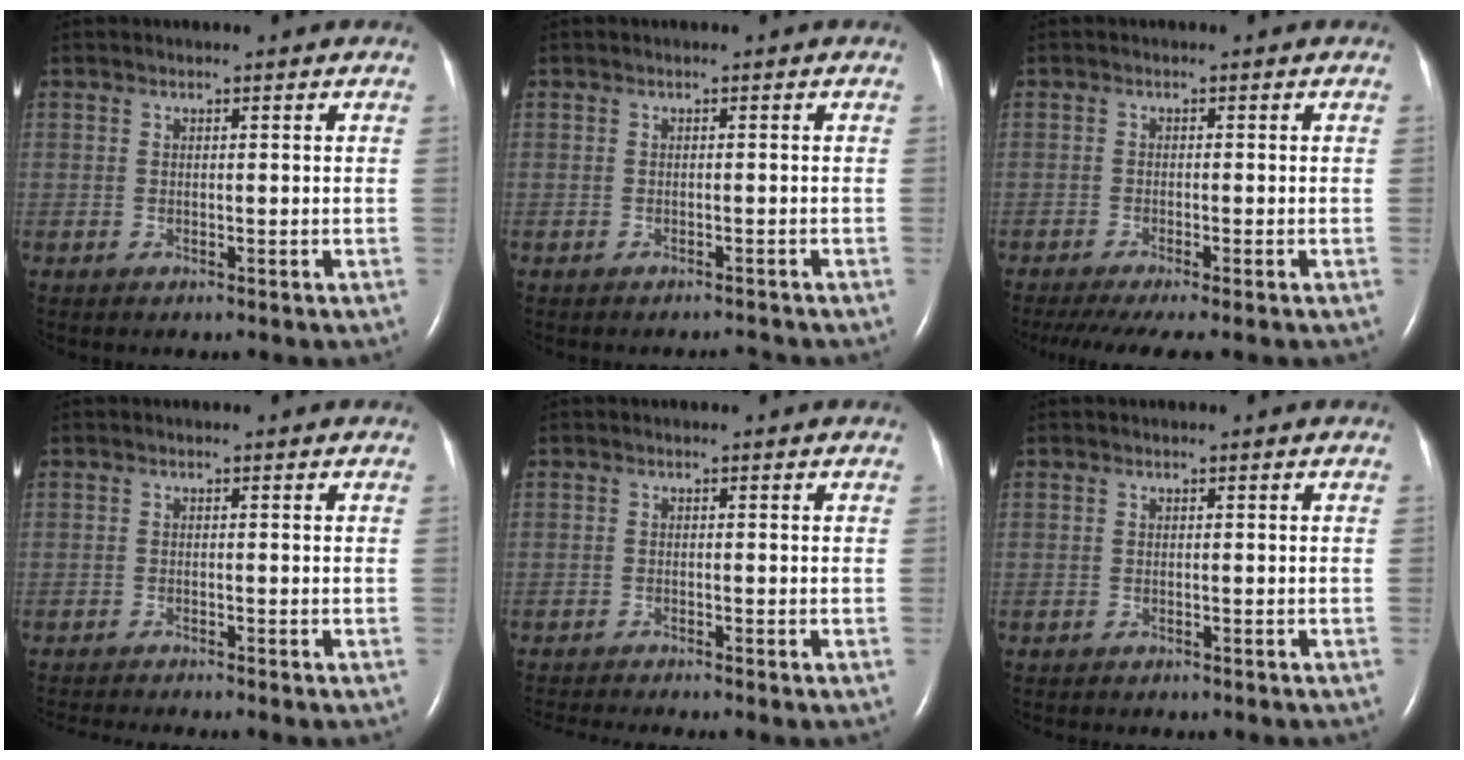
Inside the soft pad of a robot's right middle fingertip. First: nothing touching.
{"total": 1.1, "force": [-1.1, -0.2, -0.1], "torque": [-0.003, -0.007, -0.011]}
{"total": 8.3, "force": [-6.7, 0.3, 4.9], "torque": [-0.068, -0.018, -0.106]}
{"total": 5.2, "force": [-4.8, -0.6, 1.8], "torque": [-0.018, -0.013, -0.074]}
{"total": 4.9, "force": [-4.5, -0.9, 1.6], "torque": [-0.019, -0.013, -0.072]}
{"total": 3.7, "force": [-3.2, 1.0, 1.6], "torque": [-0.025, -0.006, -0.031]}